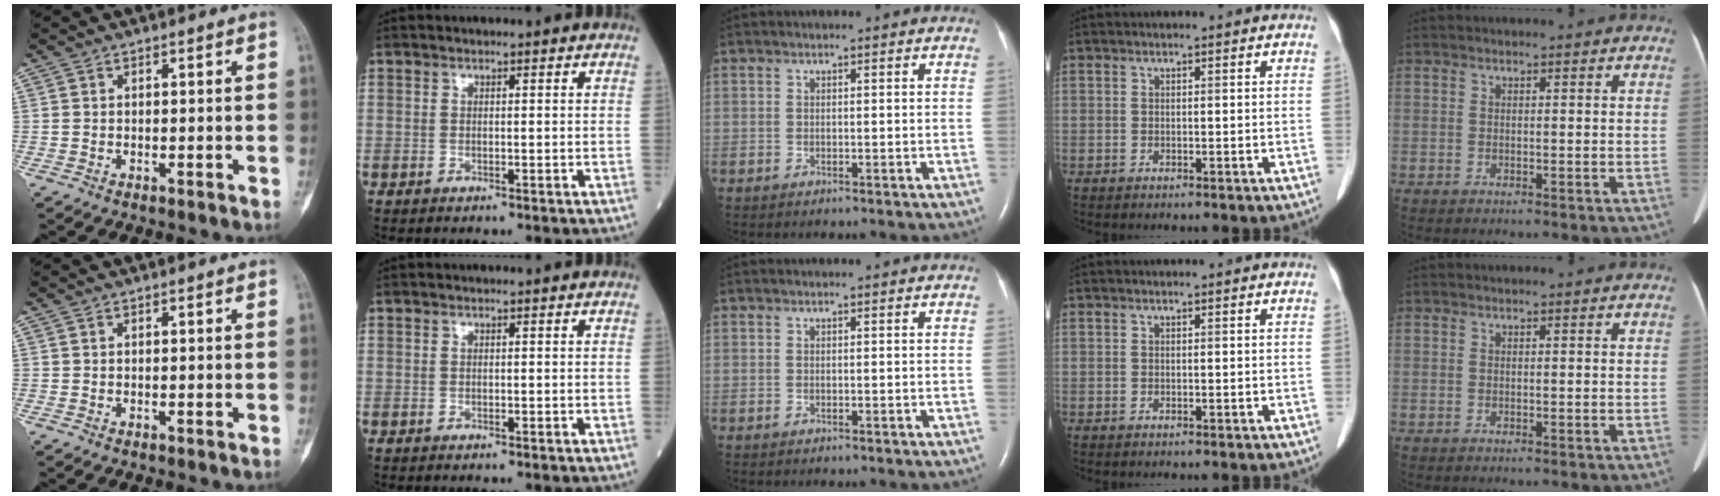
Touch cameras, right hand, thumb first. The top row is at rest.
{}